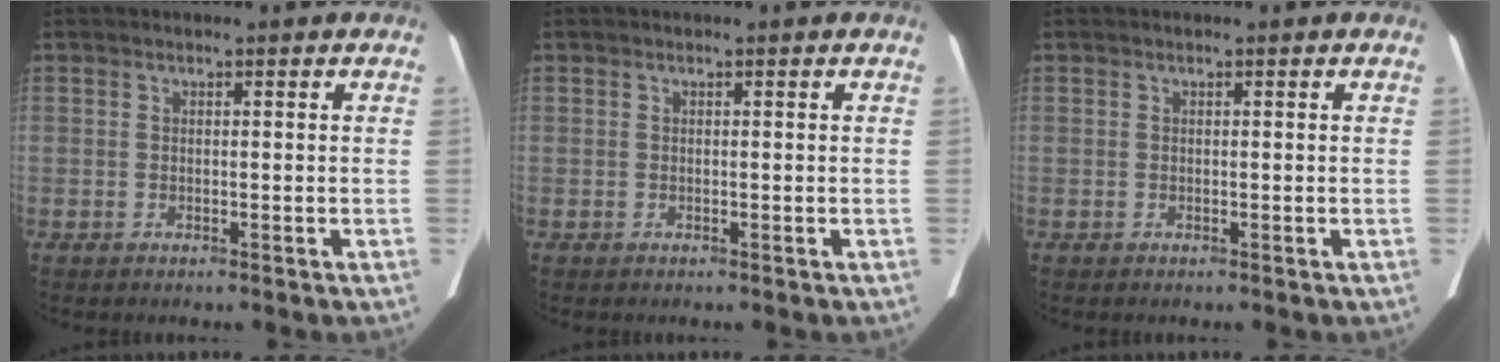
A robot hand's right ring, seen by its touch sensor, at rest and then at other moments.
{"total": 0.0}
{"total": 0.0}